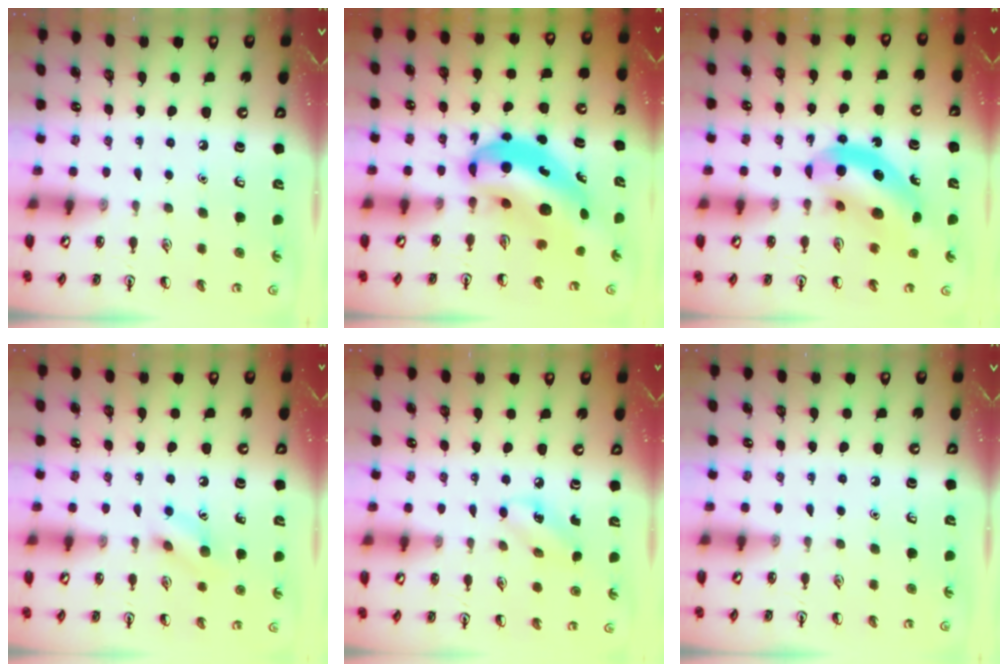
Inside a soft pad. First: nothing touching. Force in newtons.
{"total": 9.5, "press": 9.1, "slide": 2.5}
{"total": 11.6, "press": 11.0, "slide": 3.5}
{"total": 8.4, "press": 8.3, "slide": 0.7}
{"total": 3.9, "press": 3.8, "slide": 1.0}
{"total": 0.0}